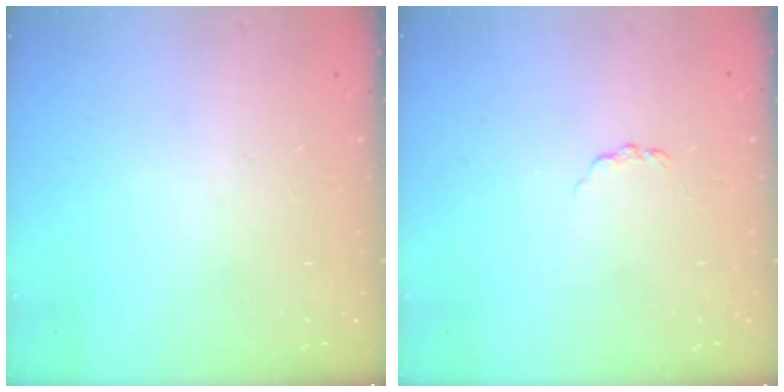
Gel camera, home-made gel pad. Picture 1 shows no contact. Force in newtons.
{"total": 2.8, "press": 2.7, "slide": 0.4}